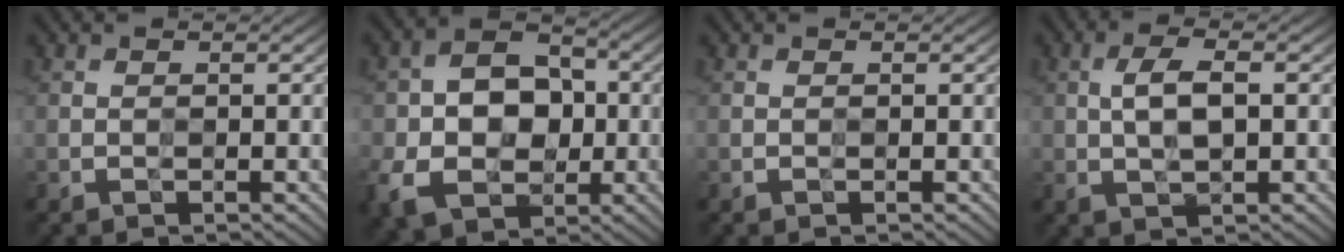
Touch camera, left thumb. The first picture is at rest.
{"total": 11.2, "force": [-2.1, 8.5, 7.0], "torque": [-0.141, -0.016, -0.047]}
{"total": 0.0}
{"total": 4.6, "force": [0.3, 1.9, 4.2], "torque": [-0.091, 0.004, 0.008]}